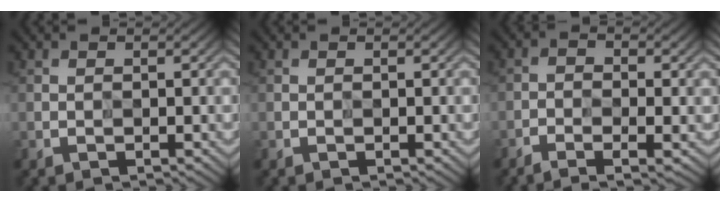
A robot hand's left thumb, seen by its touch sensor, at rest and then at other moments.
{"total": 0.0}
{"total": 4.9, "force": [-3.0, 1.7, 3.5], "torque": [-0.066, -0.008, -0.046]}